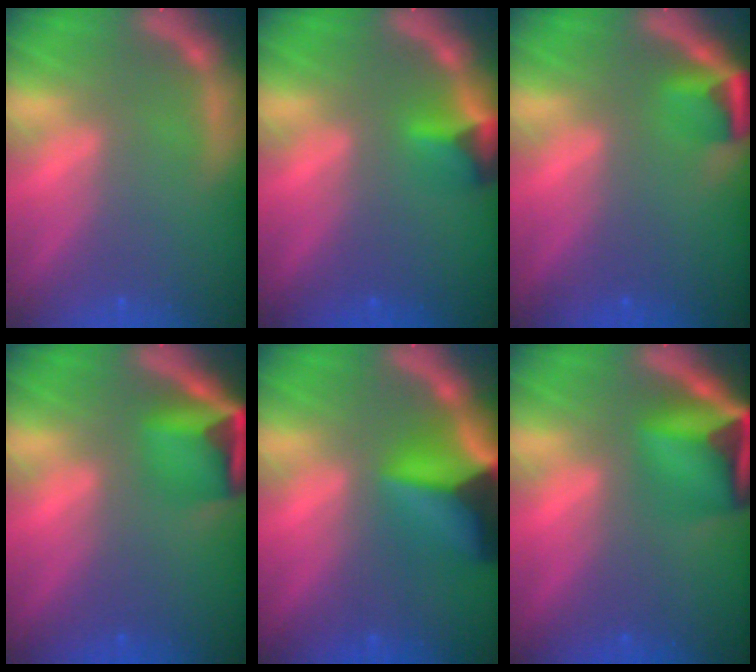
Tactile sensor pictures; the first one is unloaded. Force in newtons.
{"total": 2.9}
{"total": 2.9}
{"total": 6.0}
{"total": 9.9}
{"total": 8.4}